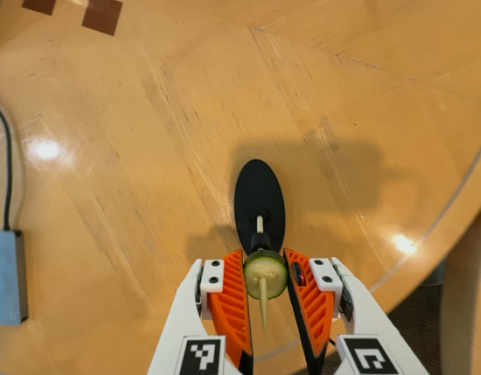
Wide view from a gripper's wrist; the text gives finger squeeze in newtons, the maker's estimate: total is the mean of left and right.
{"total": 7.8, "left": 7.8, "right": 7.7}